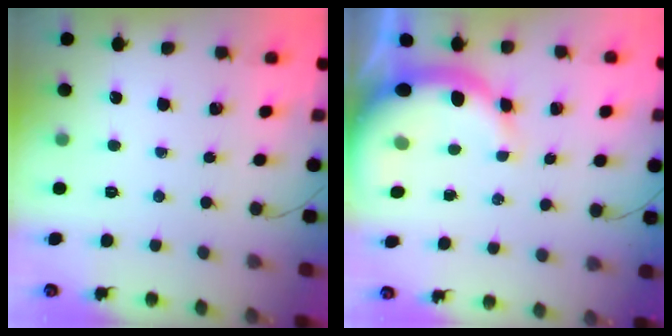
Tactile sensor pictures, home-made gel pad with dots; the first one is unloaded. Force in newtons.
{"total": 8.5, "press": 8.3, "slide": 1.7}